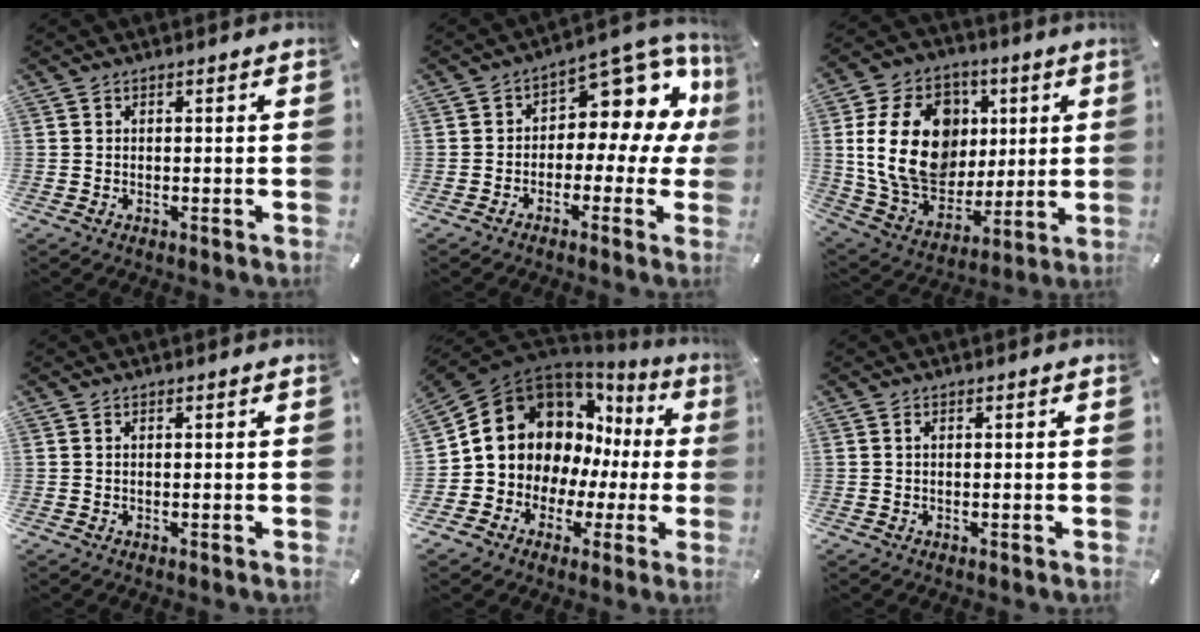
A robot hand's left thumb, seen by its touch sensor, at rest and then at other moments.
{"total": 10.1, "force": [4.1, 6.1, 6.9], "torque": [-0.095, -0.041, 0.067]}
{"total": 22.6, "force": [3.5, 17.5, 13.9], "torque": [-0.264, -0.003, 0.069]}
{"total": 0.0}
{"total": 14.1, "force": [4.5, 12.1, 5.7], "torque": [-0.103, -0.044, 0.096]}
{"total": 0.5, "force": [0.1, 0.1, 0.5], "torque": [-0.011, -0.001, 0.001]}